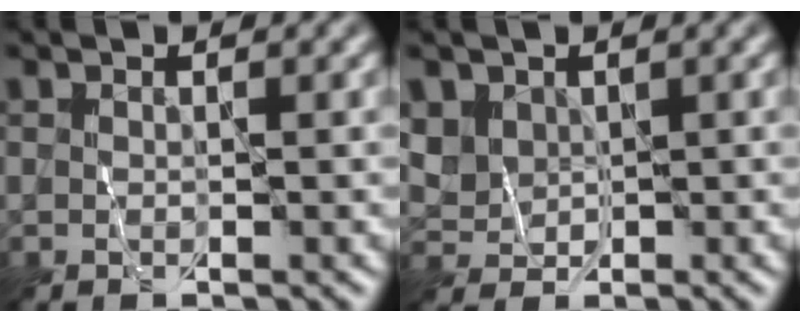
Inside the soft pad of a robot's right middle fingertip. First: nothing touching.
{"total": 2.5, "force": [1.3, 2.0, 0.8], "torque": [-0.027, -0.005, 0.038]}